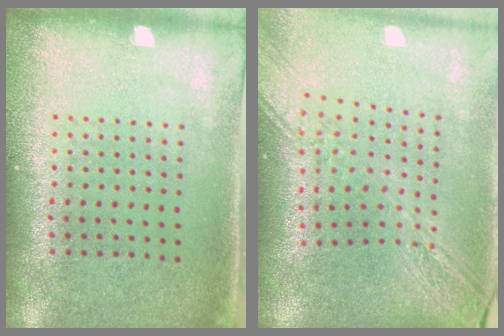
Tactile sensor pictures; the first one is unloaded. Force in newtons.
{"total": 2.8, "press": 2.2, "slide": 1.7}